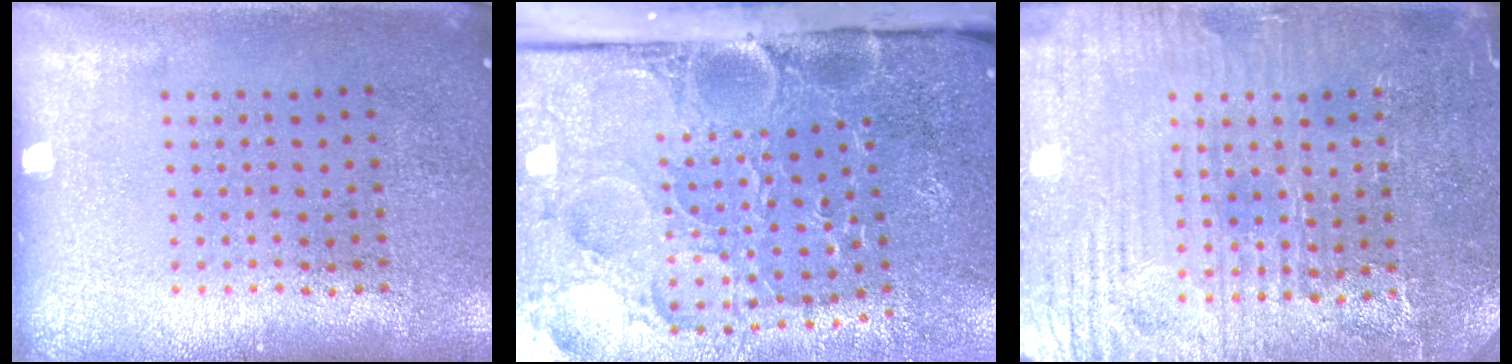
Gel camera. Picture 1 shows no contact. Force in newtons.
{"total": 4.9, "press": 4.1, "slide": 2.7}
{"total": 4.2, "press": 4.1, "slide": 0.9}